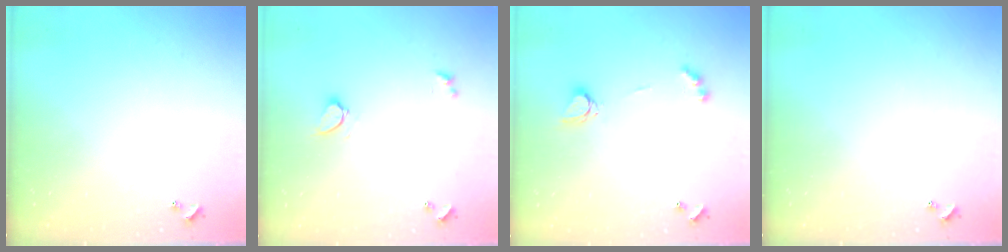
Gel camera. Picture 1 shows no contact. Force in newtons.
{"total": 1.7, "press": 1.6, "slide": 0.3}
{"total": 4.7, "press": 4.7, "slide": 0.4}
{"total": 0.0}